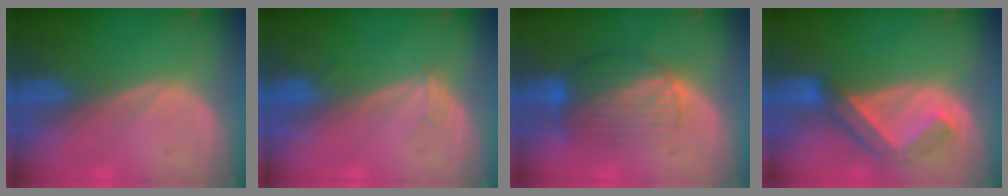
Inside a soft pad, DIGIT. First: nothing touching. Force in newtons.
{"total": 1.1, "press": 1.1, "slide": 0.1}
{"total": 8.0, "press": 7.1, "slide": 3.7}
{"total": 5.6, "press": 5.6, "slide": 0.3}